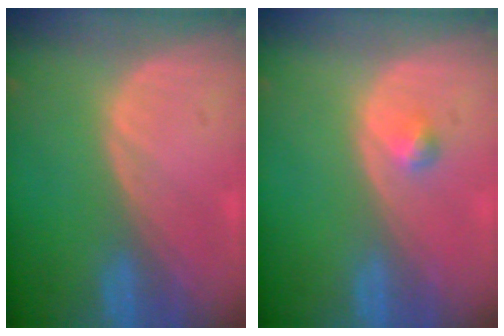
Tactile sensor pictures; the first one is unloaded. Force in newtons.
{"total": 1.5, "press": 1.5, "slide": 0.3}